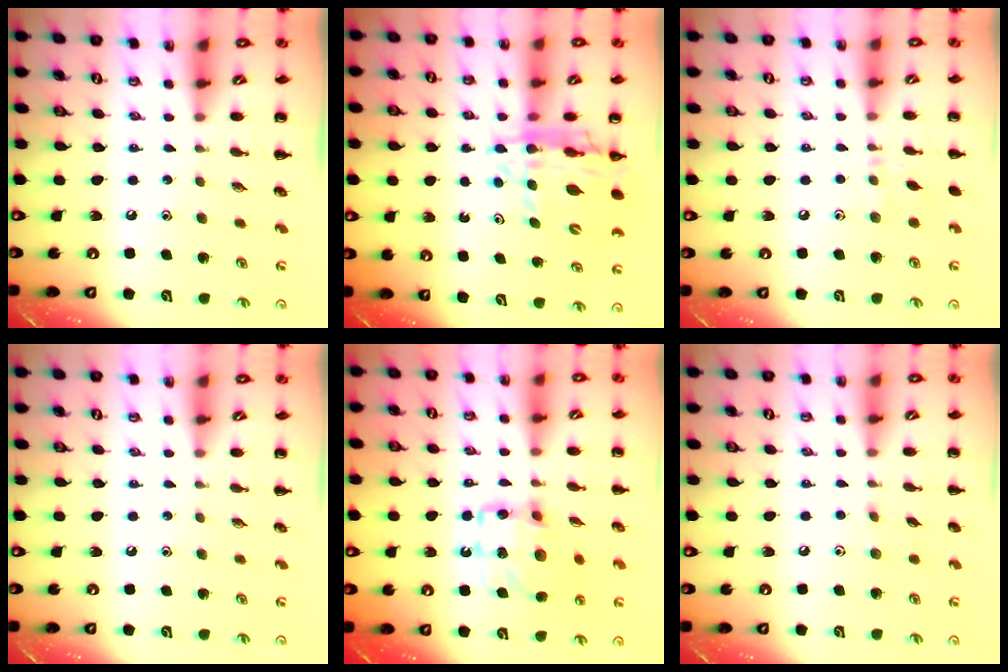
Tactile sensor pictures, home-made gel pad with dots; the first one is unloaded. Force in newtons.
{"total": 14.0, "press": 13.4, "slide": 4.0}
{"total": 5.0, "press": 4.9, "slide": 1.2}
{"total": 0.0}
{"total": 12.6, "press": 12.6, "slide": 1.2}
{"total": 3.6, "press": 3.3, "slide": 1.3}